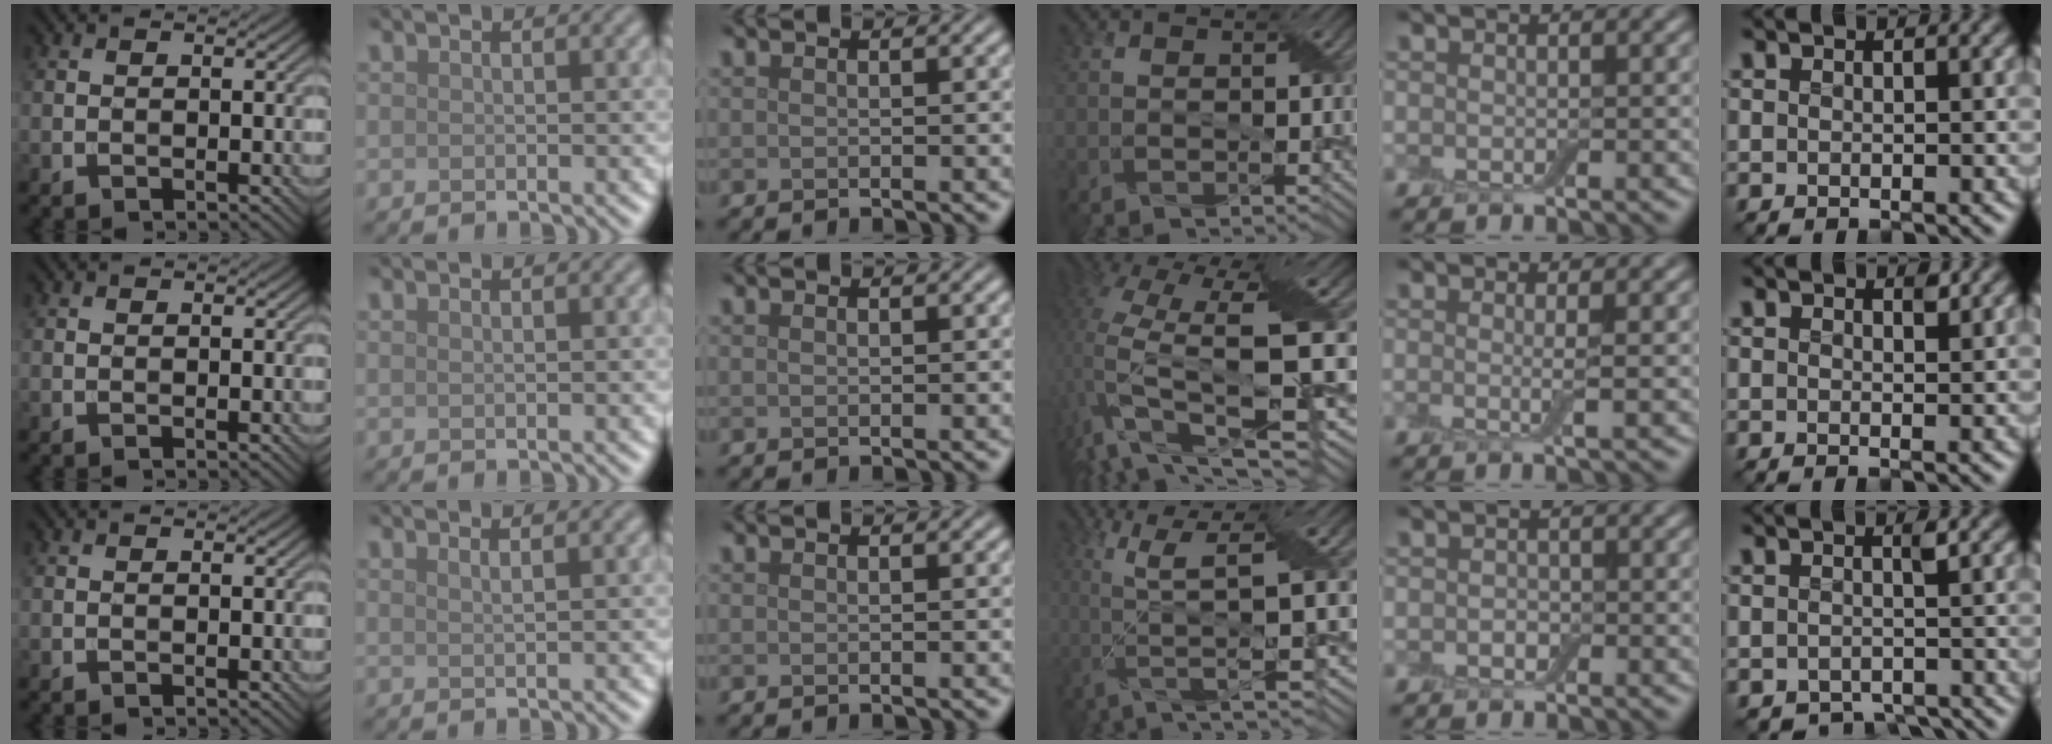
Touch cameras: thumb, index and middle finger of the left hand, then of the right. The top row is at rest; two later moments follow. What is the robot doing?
{"motion": "peel", "object": "bubble wrap"}